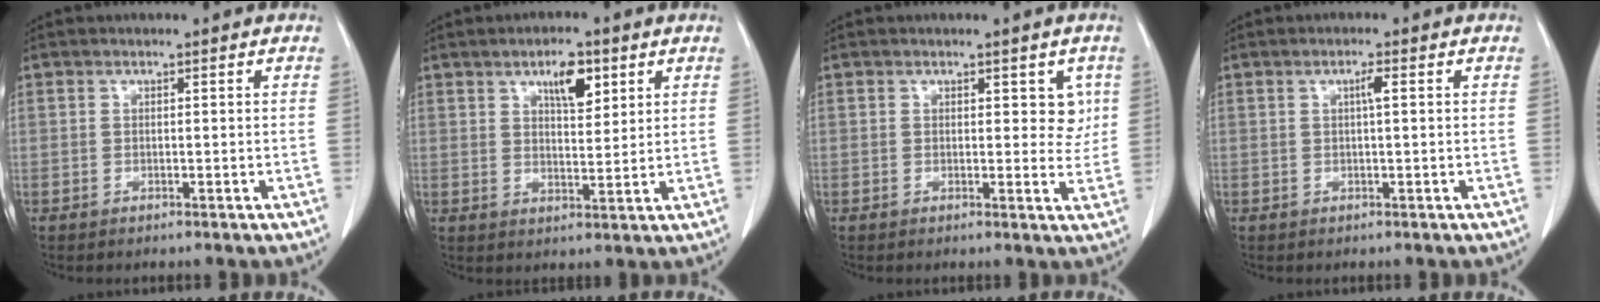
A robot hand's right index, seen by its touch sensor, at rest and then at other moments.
{"total": 5.8, "force": [3.1, 2.1, 4.4], "torque": [-0.074, 0.001, 0.051]}
{"total": 3.5, "force": [1.4, 2.1, 2.4], "torque": [-0.016, 0.000, 0.015]}
{"total": 1.5, "force": [0.3, 0.0, 1.5], "torque": [-0.028, 0.003, 0.005]}